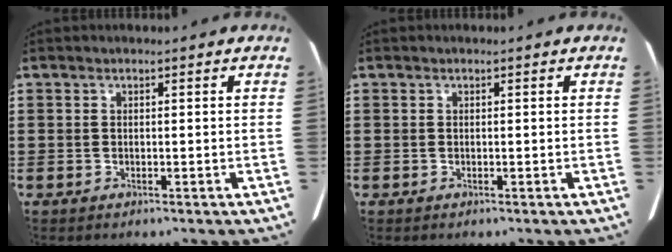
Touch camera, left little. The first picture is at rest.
{"total": 0.0}